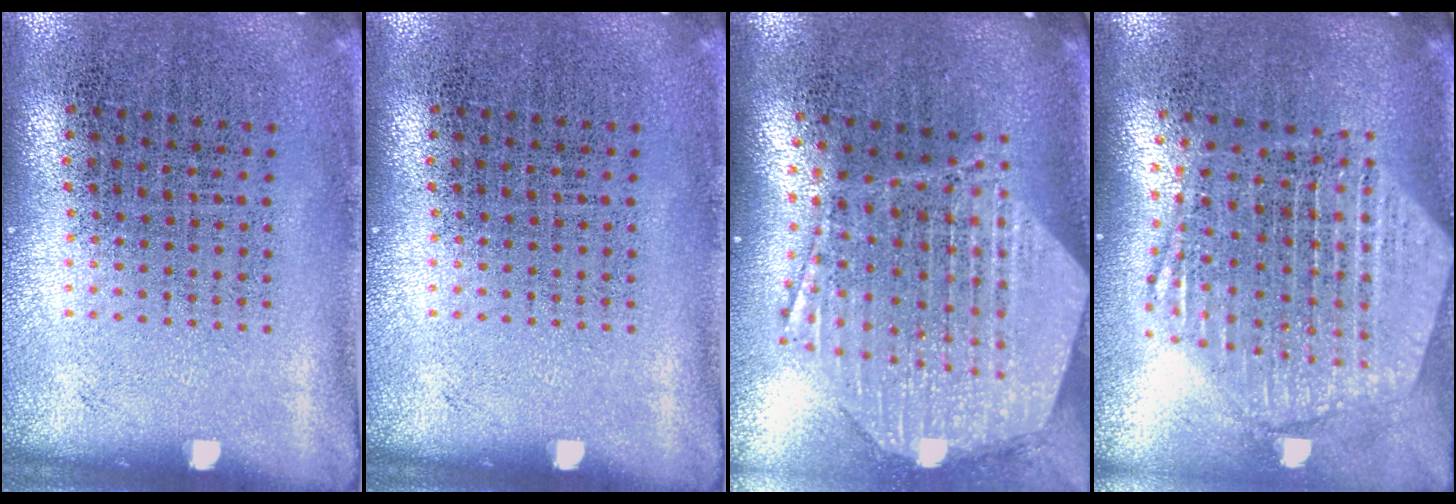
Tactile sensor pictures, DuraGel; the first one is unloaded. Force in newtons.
{"total": 0.0}
{"total": 3.0, "press": 2.4, "slide": 1.9}
{"total": 2.6, "press": 2.1, "slide": 1.5}